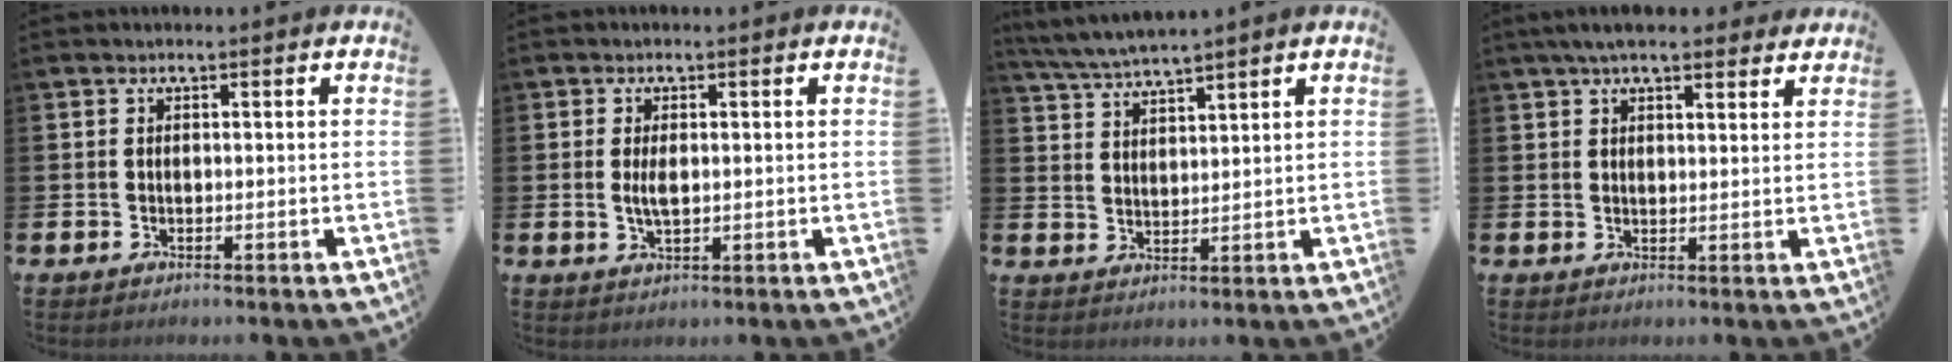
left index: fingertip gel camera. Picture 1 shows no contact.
{"total": 2.6, "force": [0.3, 1.1, 2.3], "torque": [-0.039, 0.000, 0.002]}
{"total": 4.0, "force": [3.9, -0.5, 0.7], "torque": [-0.035, -0.018, 0.071]}
{"total": 4.8, "force": [4.1, 1.2, 2.0], "torque": [-0.047, -0.007, 0.076]}